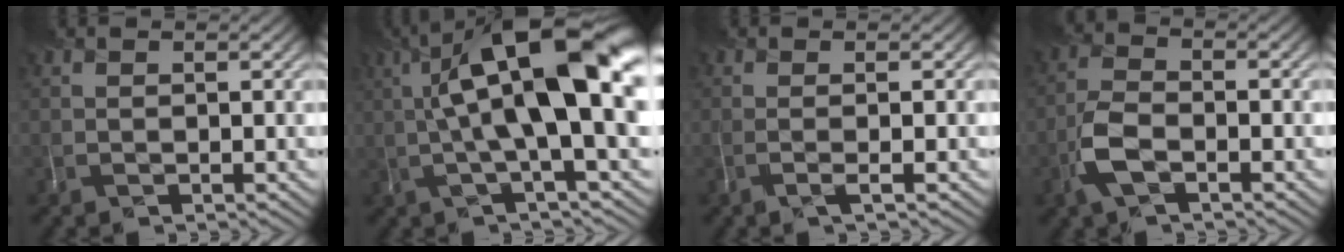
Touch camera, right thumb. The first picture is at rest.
{"total": 15.9, "force": [2.3, 4.5, 15.1], "torque": [-0.256, 0.022, 0.044]}
{"total": 1.3, "force": [-0.4, 0.1, 1.2], "torque": [-0.014, 0.007, -0.016]}
{"total": 4.4, "force": [-2.0, 2.0, 3.3], "torque": [-0.079, 0.003, -0.048]}